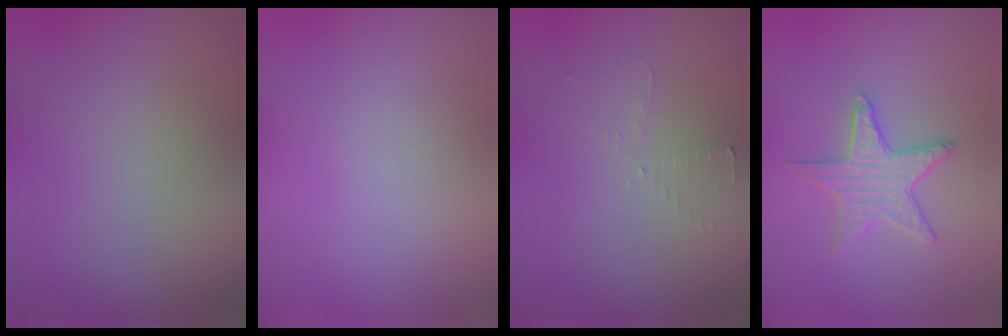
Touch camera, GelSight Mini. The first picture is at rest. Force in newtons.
{"total": 0.0}
{"total": 1.2, "press": 1.1, "slide": 0.3}
{"total": 3.2, "press": 3.2, "slide": 0.2}